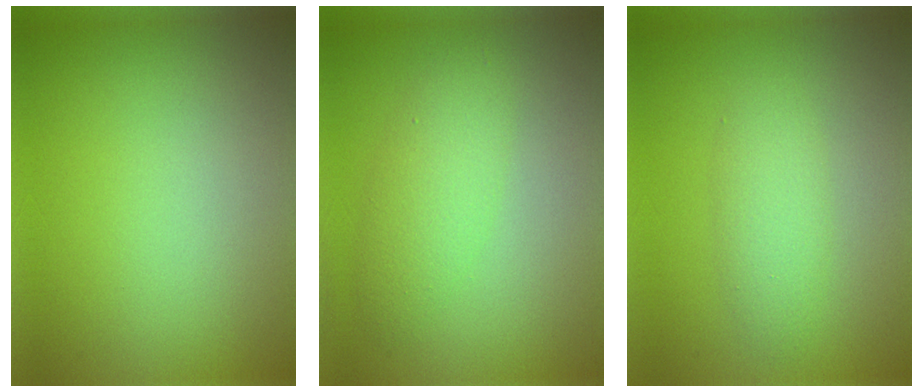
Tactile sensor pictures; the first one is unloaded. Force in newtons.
{"total": 3.0, "press": 3.0, "slide": 0.0}
{"total": 2.3, "press": 2.3, "slide": 0.1}